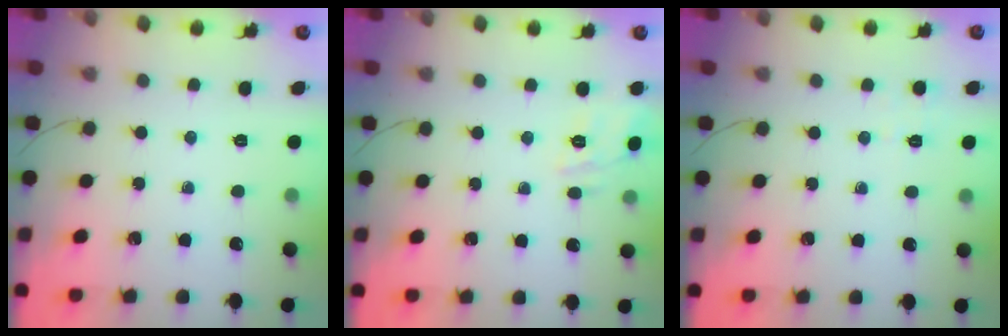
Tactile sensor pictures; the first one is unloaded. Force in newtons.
{"total": 4.7, "press": 4.5, "slide": 1.4}
{"total": 2.2, "press": 1.7, "slide": 1.5}